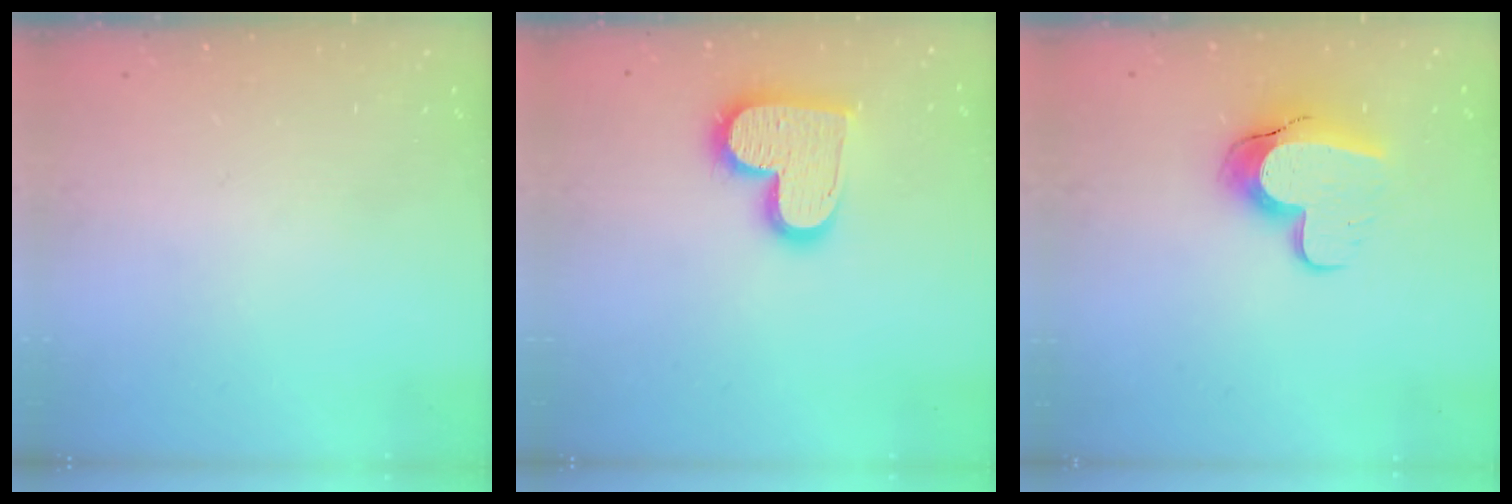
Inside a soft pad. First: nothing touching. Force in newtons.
{"total": 16.0, "press": 16.0, "slide": 1.0}
{"total": 11.8, "press": 11.7, "slide": 1.0}